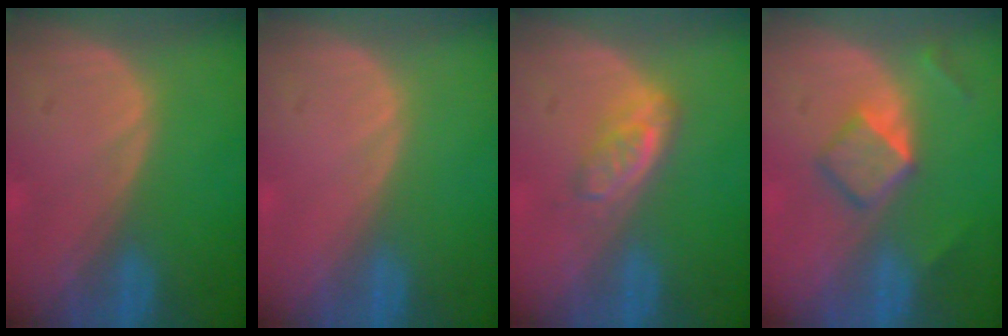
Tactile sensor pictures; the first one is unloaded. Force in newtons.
{"total": 0.0}
{"total": 3.8, "press": 3.8, "slide": 0.2}
{"total": 5.2, "press": 4.5, "slide": 2.6}